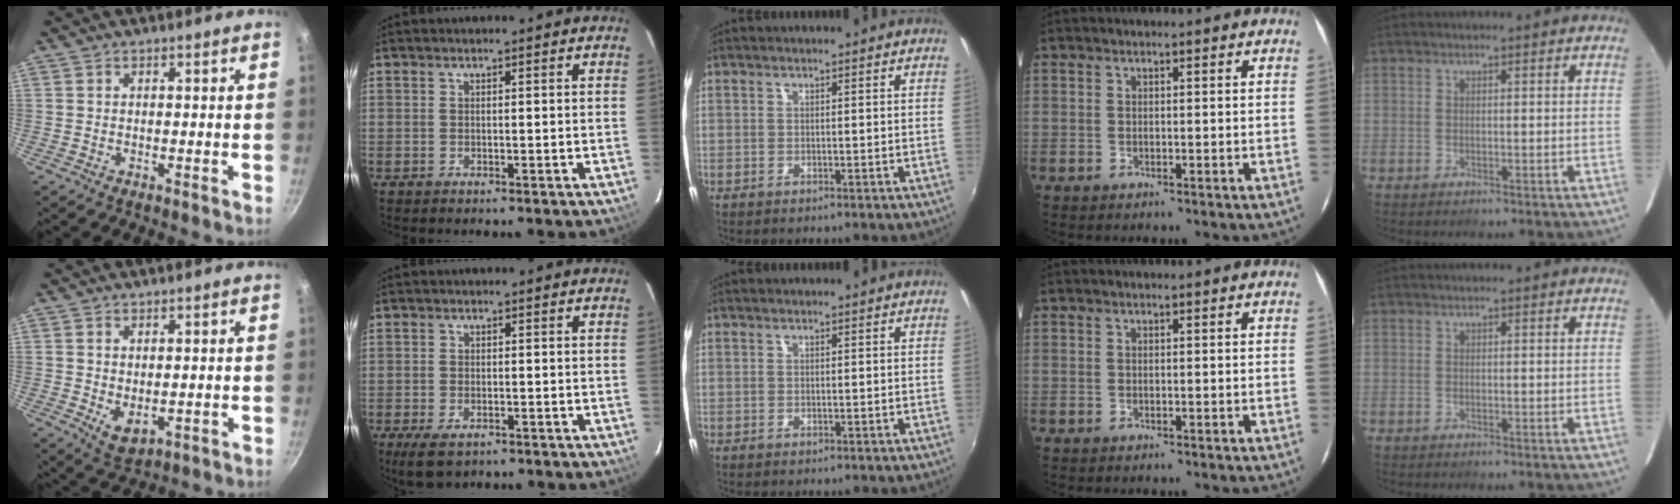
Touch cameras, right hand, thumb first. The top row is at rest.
{"thumb": {"total": 4.5, "force": [0.1, 2.9, 3.4], "torque": [-0.053, -0.019, 0.012]}, "index": {"total": 5.0, "force": [-3.0, 2.5, 3.0], "torque": [-0.073, -0.016, -0.052]}}